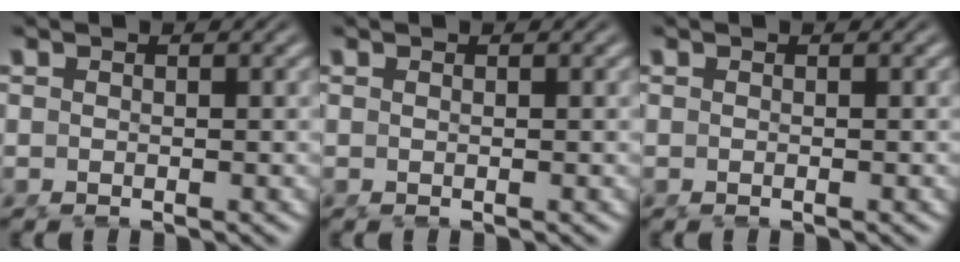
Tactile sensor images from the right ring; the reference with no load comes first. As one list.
[{"total": 0.5, "force": [0.0, -0.5, 0.1], "torque": [-0.002, -0.006, 0.003]}, {"total": 0.0}]